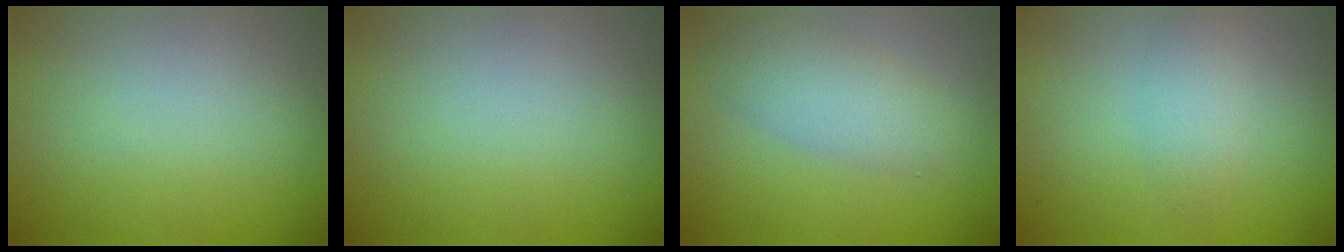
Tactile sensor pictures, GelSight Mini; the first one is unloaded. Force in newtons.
{"total": 0.0}
{"total": 3.3, "press": 3.3, "slide": 0.2}
{"total": 1.9, "press": 1.9, "slide": 0.0}